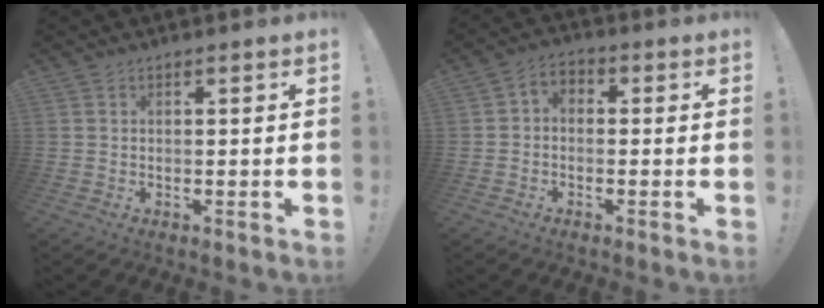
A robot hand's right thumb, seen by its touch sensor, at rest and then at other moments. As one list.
[{"total": 3.7, "force": [-2.0, 2.6, 1.7], "torque": [-0.023, 0.015, -0.035]}]